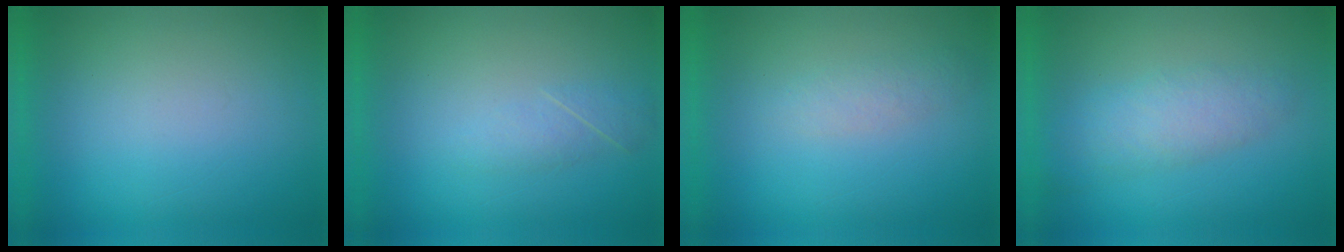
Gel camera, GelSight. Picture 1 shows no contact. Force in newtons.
{"total": 2.1}
{"total": 1.9}
{"total": 3.1}